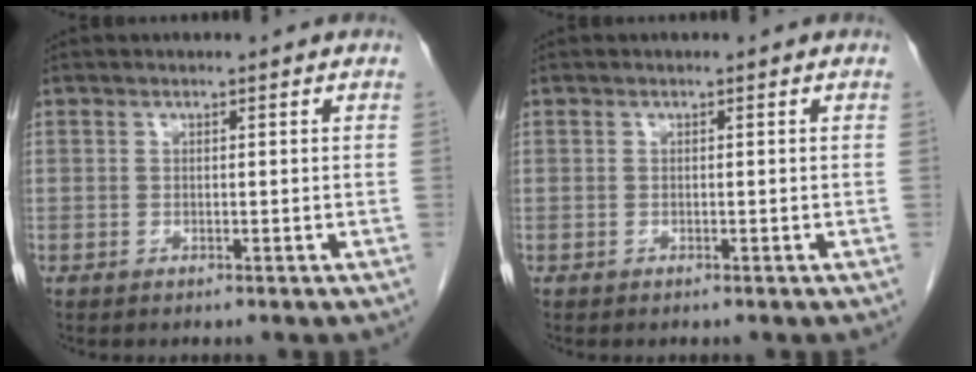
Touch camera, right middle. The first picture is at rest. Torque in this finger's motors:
{"motor_torque": [0.47, -0.20, 0.02, 0.00]}